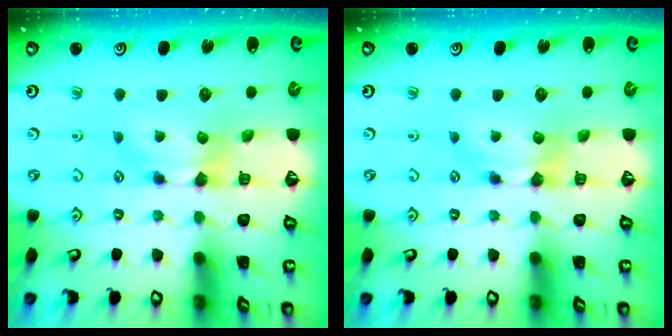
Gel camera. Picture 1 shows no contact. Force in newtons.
{"total": 0.0}